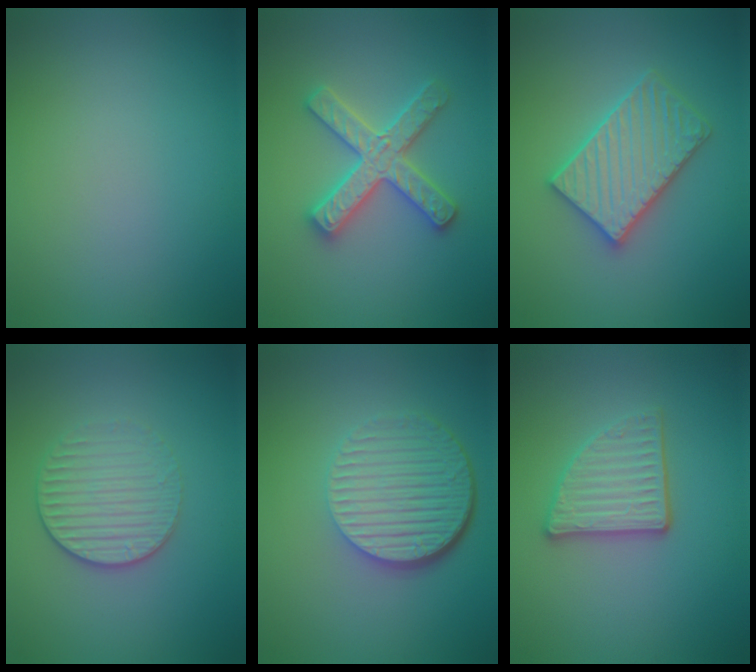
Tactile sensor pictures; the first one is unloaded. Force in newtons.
{"total": 4.7, "press": 4.6, "slide": 0.6}
{"total": 4.1, "press": 4.0, "slide": 0.7}
{"total": 3.1, "press": 2.7, "slide": 1.4}
{"total": 6.7, "press": 4.4, "slide": 5.0}
{"total": 3.6, "press": 3.0, "slide": 1.9}